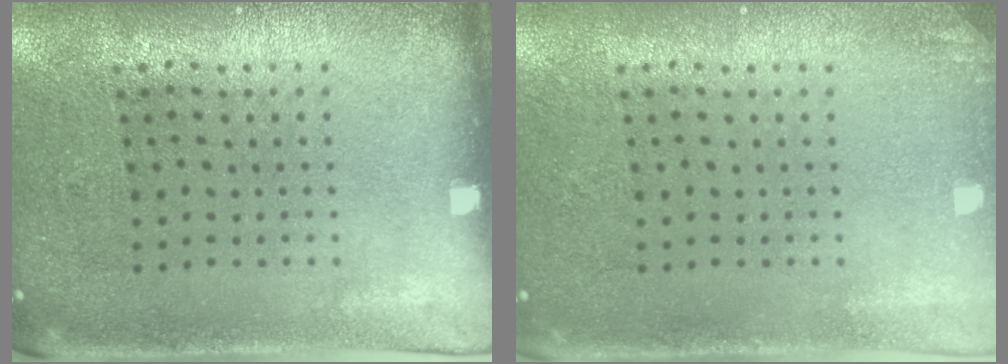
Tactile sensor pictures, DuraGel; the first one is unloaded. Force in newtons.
{"total": 0.9, "press": 0.9, "slide": 0.2}